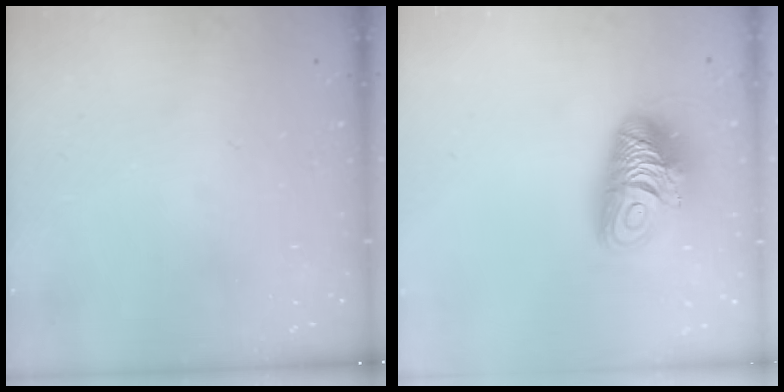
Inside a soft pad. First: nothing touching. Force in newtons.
{"total": 13.1, "press": 13.0, "slide": 1.4}